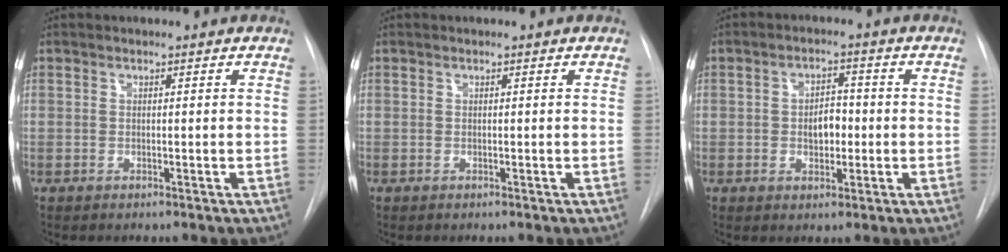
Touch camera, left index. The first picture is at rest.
{"total": 0.0}
{"total": 4.2, "force": [-0.6, 2.5, 3.3], "torque": [-0.049, 0.006, -0.007]}